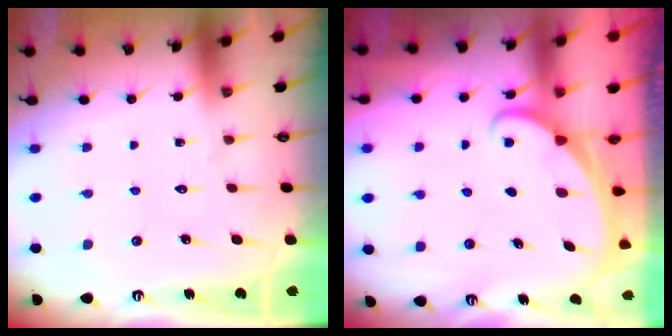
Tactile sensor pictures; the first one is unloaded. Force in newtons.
{"total": 1.3, "press": 1.3, "slide": 0.0}